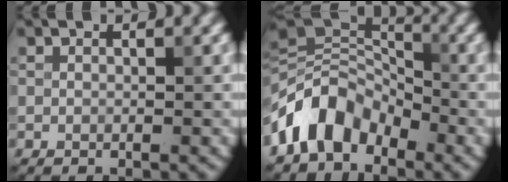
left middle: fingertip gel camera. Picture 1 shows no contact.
{"total": 7.0, "force": [-3.7, 4.5, 3.9], "torque": [-0.059, 0.009, -0.083]}